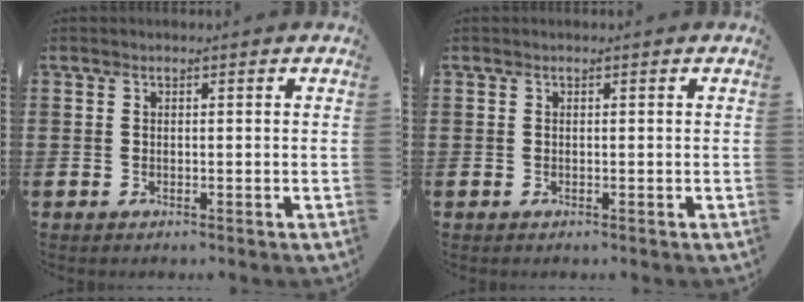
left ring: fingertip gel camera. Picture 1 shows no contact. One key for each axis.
{"total": 0.0}